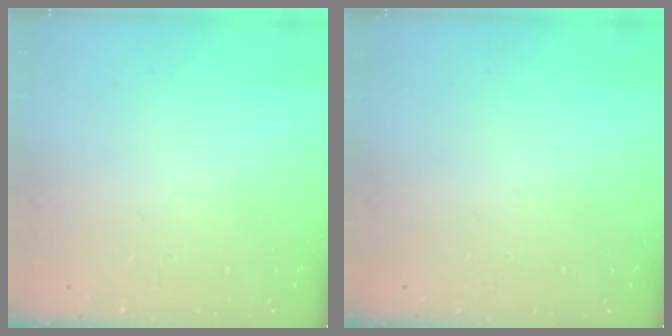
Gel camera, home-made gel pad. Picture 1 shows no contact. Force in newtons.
{"total": 0.0}